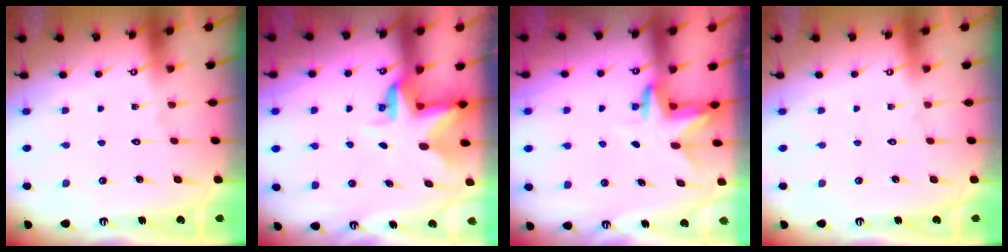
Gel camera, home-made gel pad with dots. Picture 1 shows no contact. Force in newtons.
{"total": 3.5, "press": 3.5, "slide": 0.2}
{"total": 3.4, "press": 3.4, "slide": 0.3}
{"total": 0.0}